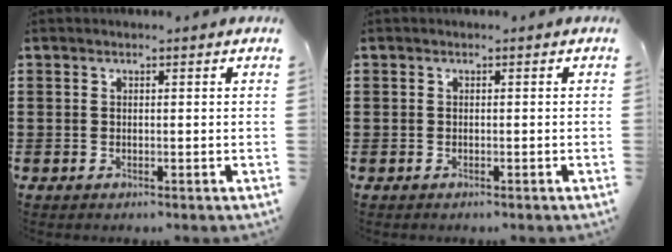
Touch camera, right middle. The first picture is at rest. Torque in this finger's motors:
{"motor_torque": [-1.25, 0.88, -0.24, -0.07]}